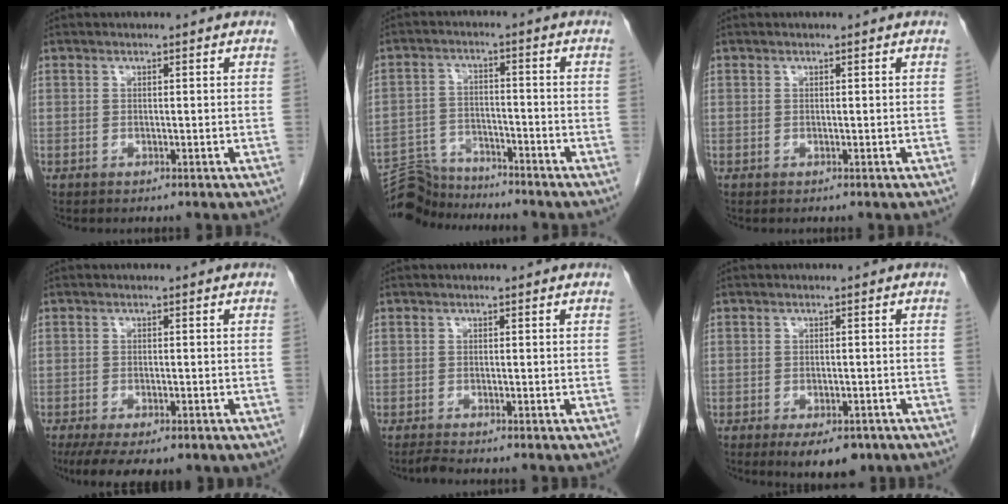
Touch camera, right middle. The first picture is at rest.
{"total": 9.5, "force": [-9.3, 1.4, -0.7], "torque": [0.007, 0.031, -0.171]}
{"total": 0.0}
{"total": 10.8, "force": [-7.0, 4.5, 6.9], "torque": [-0.113, -0.014, -0.094]}
{"total": 1.0, "force": [-1.0, -0.2, 0.2], "torque": [-0.012, -0.006, -0.019]}
{"total": 6.6, "force": [-4.4, 3.0, 3.9], "torque": [-0.048, -0.002, -0.059]}